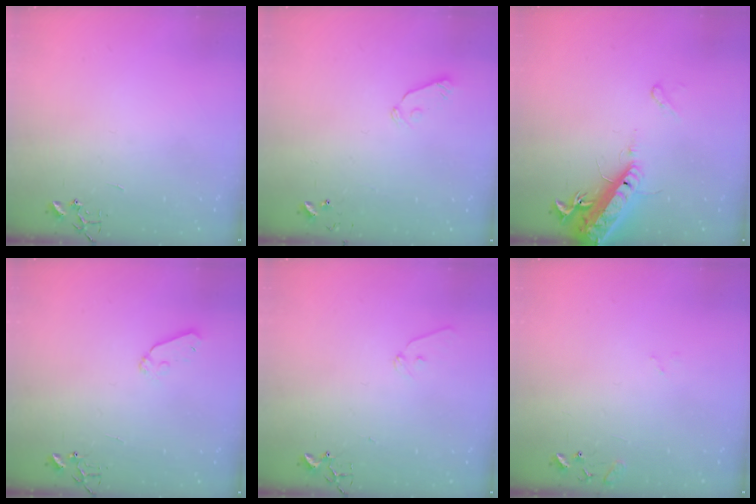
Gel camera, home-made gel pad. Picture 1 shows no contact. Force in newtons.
{"total": 5.9, "press": 5.9, "slide": 0.5}
{"total": 16.9, "press": 16.5, "slide": 3.9}
{"total": 6.5, "press": 6.5, "slide": 0.6}
{"total": 7.0, "press": 6.9, "slide": 0.8}
{"total": 9.5, "press": 9.5, "slide": 0.9}